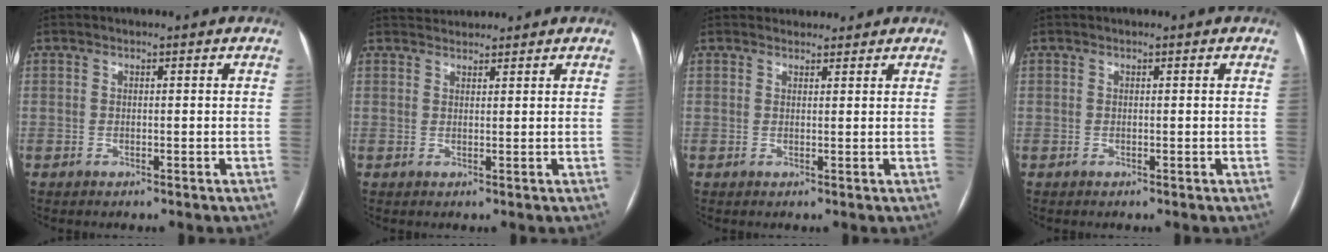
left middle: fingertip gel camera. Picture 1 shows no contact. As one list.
[{"total": 2.4, "force": [2.4, 0.4, -0.1], "torque": [-0.004, 0.022, 0.044]}, {"total": 2.9, "force": [2.7, 1.0, 0.0], "torque": [0.002, 0.016, 0.037]}, {"total": 0.0}]